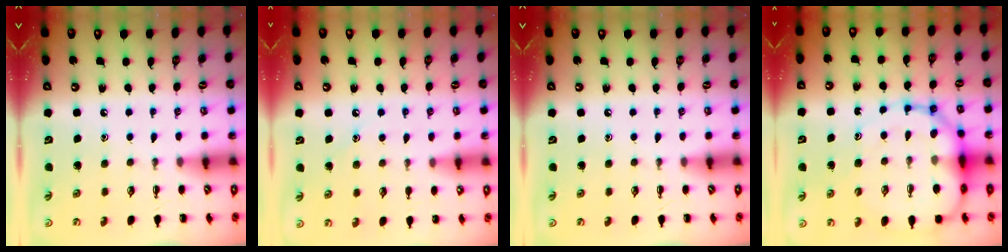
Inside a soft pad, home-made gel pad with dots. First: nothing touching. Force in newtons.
{"total": 8.6, "press": 8.3, "slide": 1.9}
{"total": 0.0}
{"total": 15.5, "press": 15.0, "slide": 3.9}